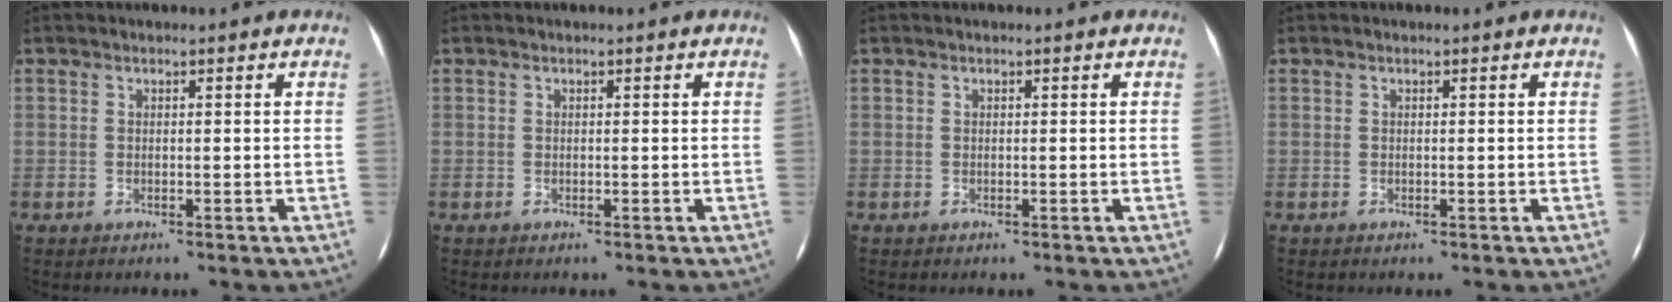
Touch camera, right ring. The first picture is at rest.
{"total": 0.0}
{"total": 0.0}
{"total": 0.0}